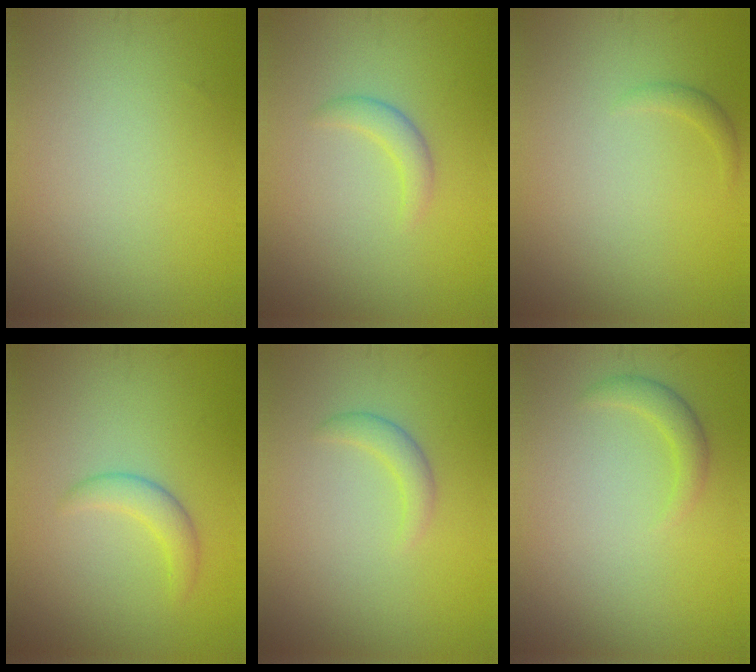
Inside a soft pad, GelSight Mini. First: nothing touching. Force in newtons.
{"total": 1.5, "press": 1.5, "slide": 0.1}
{"total": 0.7, "press": 0.7, "slide": 0.1}
{"total": 1.9, "press": 1.9, "slide": 0.1}
{"total": 1.5, "press": 1.5, "slide": 0.1}
{"total": 1.5, "press": 1.5, "slide": 0.1}